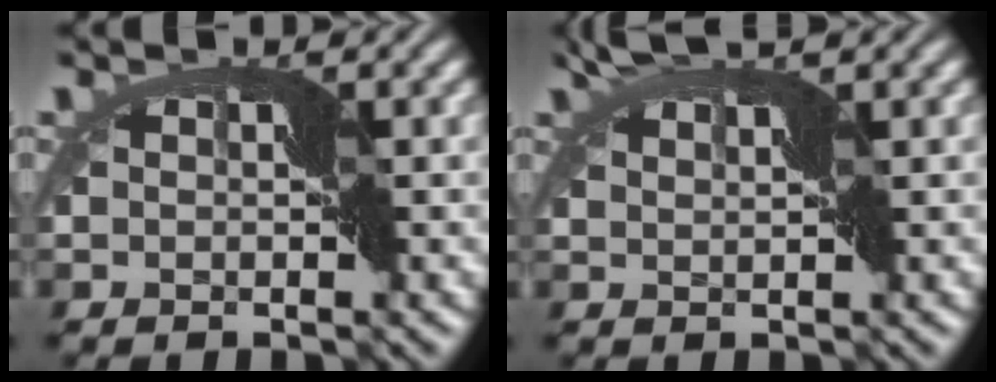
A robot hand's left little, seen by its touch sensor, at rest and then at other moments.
{"total": 2.6, "force": [2.4, -0.2, 0.9], "torque": [-0.029, 0.011, 0.043]}